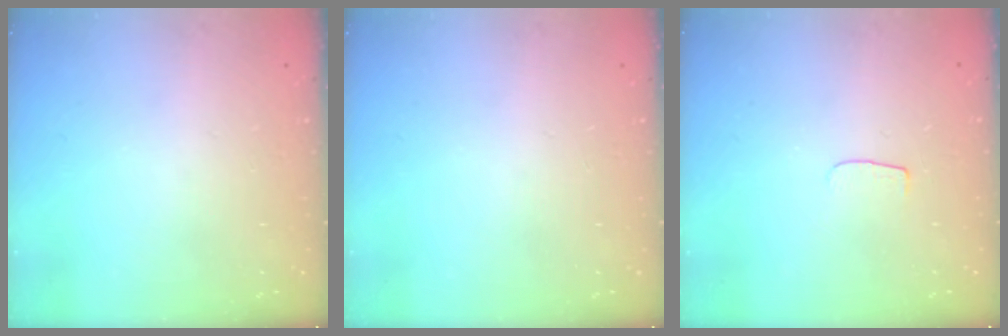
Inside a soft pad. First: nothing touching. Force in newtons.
{"total": 0.0}
{"total": 3.3, "press": 3.3, "slide": 0.3}